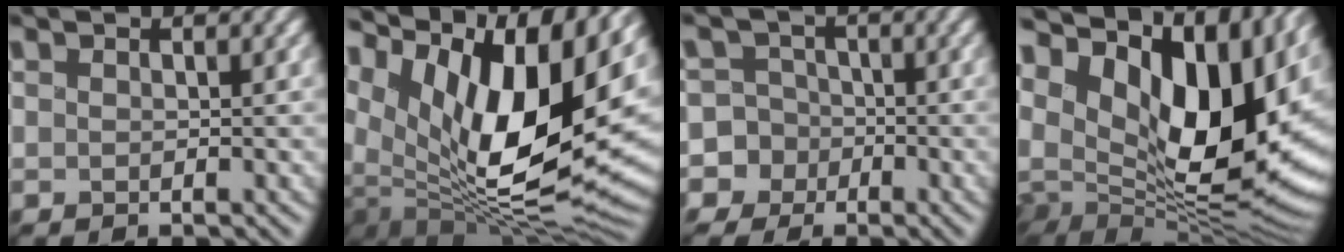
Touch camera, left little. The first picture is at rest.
{"total": 16.3, "force": [5.3, 9.1, 12.4], "torque": [-0.228, 0.017, 0.090]}
{"total": 8.1, "force": [-3.2, 7.3, 1.2], "torque": [-0.009, 0.007, -0.096]}
{"total": 18.1, "force": [2.3, 11.3, 13.9], "torque": [-0.238, 0.008, 0.041]}